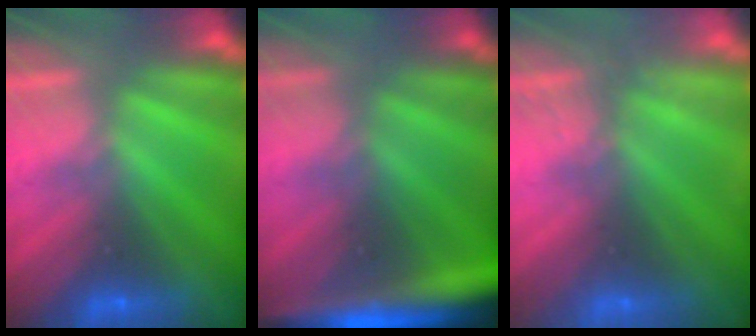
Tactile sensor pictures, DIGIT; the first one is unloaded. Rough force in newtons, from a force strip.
{"total": 6.5}
{"total": 2.7}